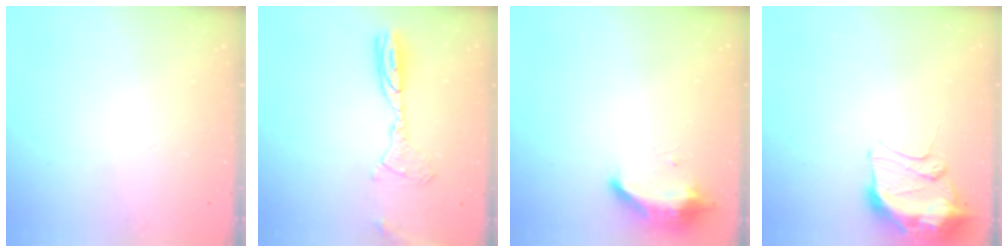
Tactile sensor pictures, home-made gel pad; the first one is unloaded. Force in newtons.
{"total": 14.4, "press": 12.4, "slide": 7.4}
{"total": 8.7, "press": 8.5, "slide": 1.8}
{"total": 9.9, "press": 9.8, "slide": 1.4}